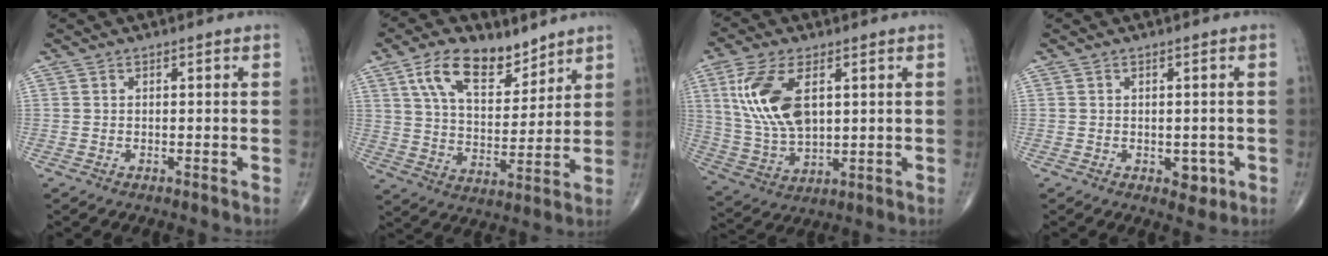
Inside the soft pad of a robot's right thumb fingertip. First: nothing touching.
{"total": 13.3, "force": [8.2, 6.8, 7.9], "torque": [-0.113, -0.043, 0.152]}
{"total": 14.1, "force": [4.1, 7.3, 11.3], "torque": [-0.233, -0.011, 0.089]}
{"total": 2.7, "force": [-0.8, 1.9, 1.8], "torque": [0.000, 0.003, -0.004]}